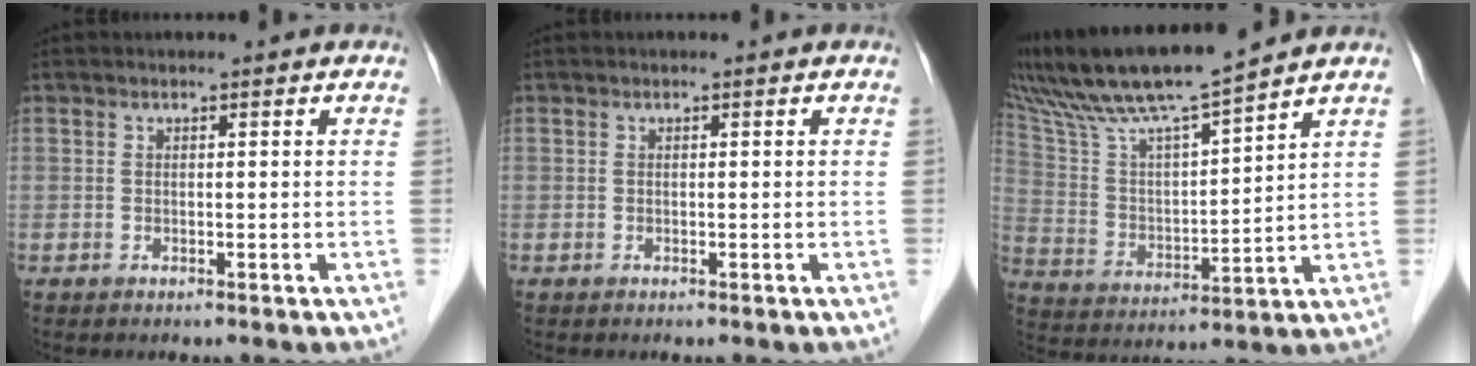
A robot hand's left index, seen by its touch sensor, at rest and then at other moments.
{"total": 0.0}
{"total": 15.2, "force": [13.1, -0.2, 7.7], "torque": [-0.152, 0.010, 0.245]}